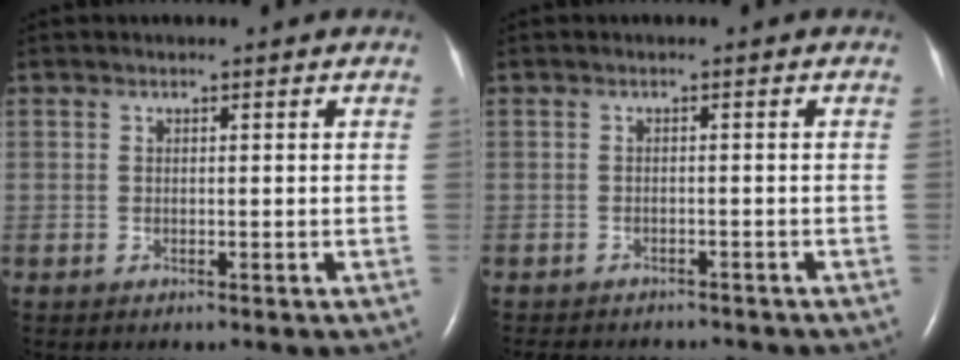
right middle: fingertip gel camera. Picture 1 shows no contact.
{"total": 8.6, "force": [-7.7, 2.6, 2.7], "torque": [-0.044, -0.002, -0.094]}